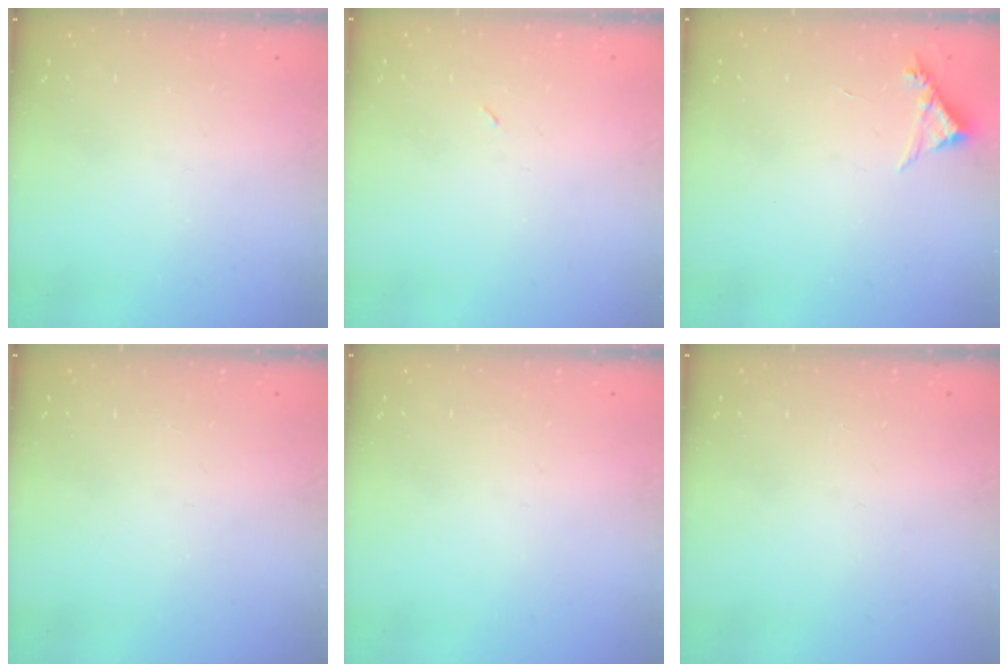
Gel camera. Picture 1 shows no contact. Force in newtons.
{"total": 2.2, "press": 2.1, "slide": 0.9}
{"total": 4.3, "press": 4.2, "slide": 0.4}
{"total": 0.0}
{"total": 0.0}
{"total": 0.0}